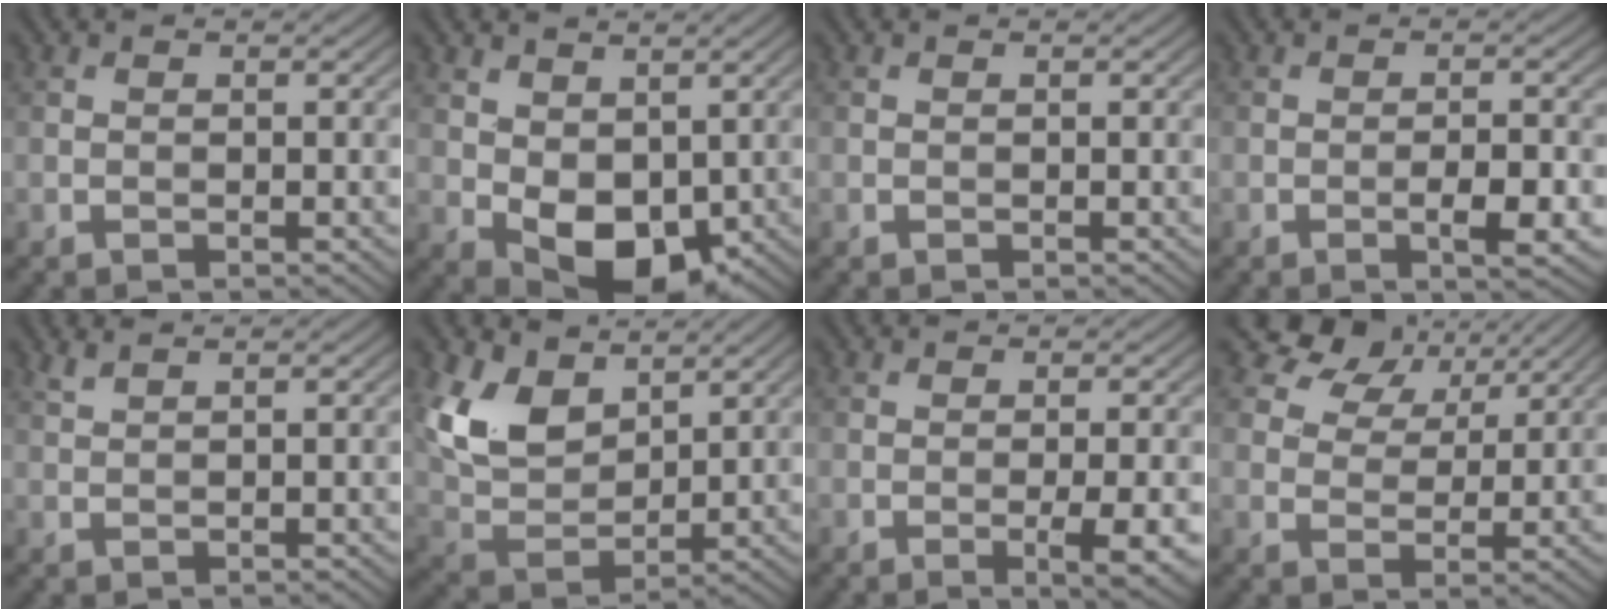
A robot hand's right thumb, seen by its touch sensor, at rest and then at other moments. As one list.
[{"total": 7.4, "force": [0.5, 4.8, 5.5], "torque": [-0.110, -0.014, 0.012]}, {"total": 0.0}, {"total": 3.7, "force": [-1.3, 0.9, 3.3], "torque": [-0.051, 0.003, -0.020]}, {"total": 1.3, "force": [1.0, 0.2, 0.7], "torque": [-0.016, 0.008, 0.022]}, {"total": 9.4, "force": [5.0, 5.5, 5.8], "torque": [-0.144, -0.002, 0.100]}, {"total": 3.8, "force": [-1.0, 0.4, 3.6], "torque": [-0.063, -0.001, -0.015]}, {"total": 8.3, "force": [5.7, 4.8, 3.6], "torque": [-0.081, -0.002, 0.114]}]